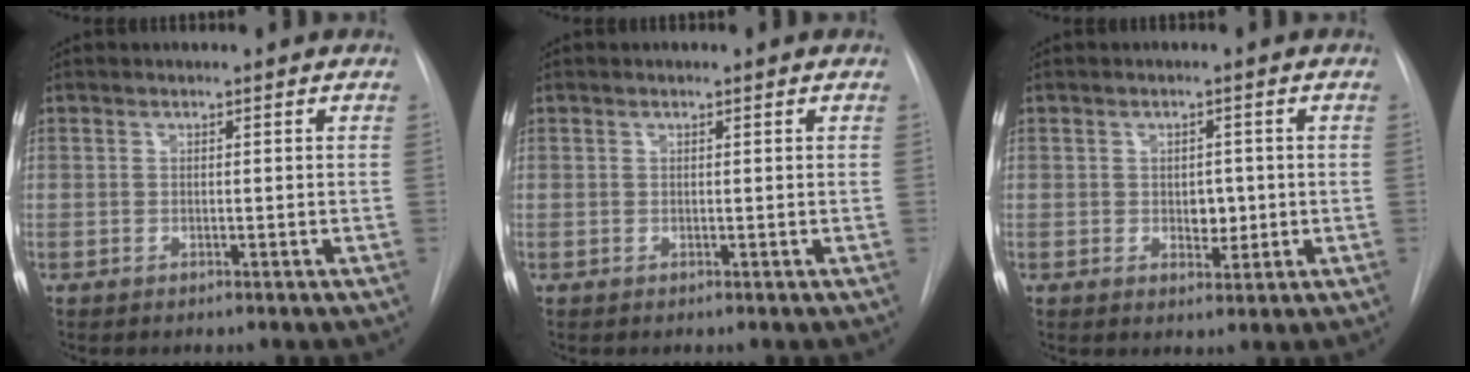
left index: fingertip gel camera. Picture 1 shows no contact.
{"total": 0.5, "force": [0.4, 0.0, 0.4], "torque": [-0.009, 0.003, 0.005]}
{"total": 2.9, "force": [-0.1, 1.9, 2.1], "torque": [-0.025, -0.003, 0.003]}